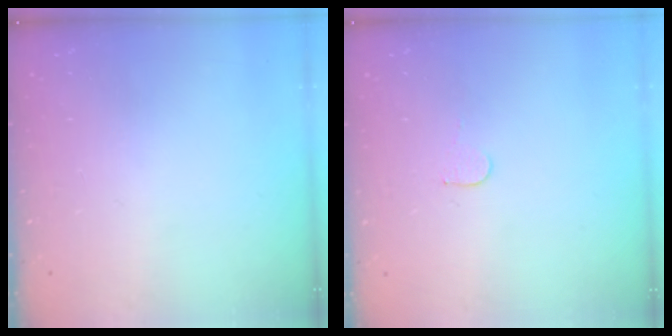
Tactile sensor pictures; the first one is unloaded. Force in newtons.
{"total": 3.4, "press": 3.4, "slide": 0.2}